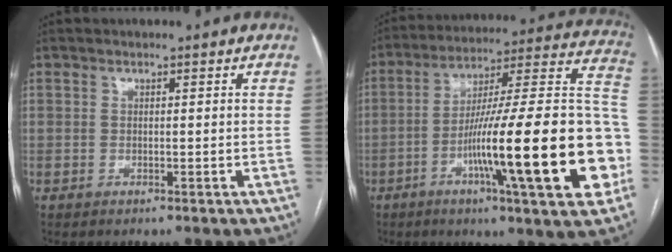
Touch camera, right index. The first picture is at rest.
{"total": 28.4, "force": [-7.6, 1.9, 27.3], "torque": [-0.336, 0.001, -0.125]}